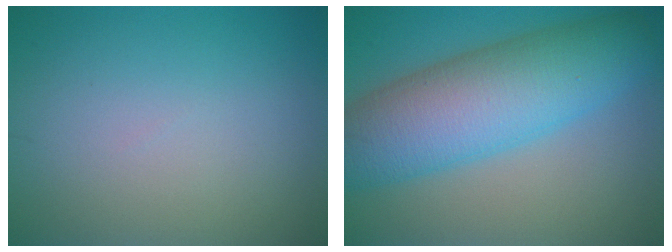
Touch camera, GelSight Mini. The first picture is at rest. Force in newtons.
{"total": 10.1, "press": 10.1, "slide": 0.1}